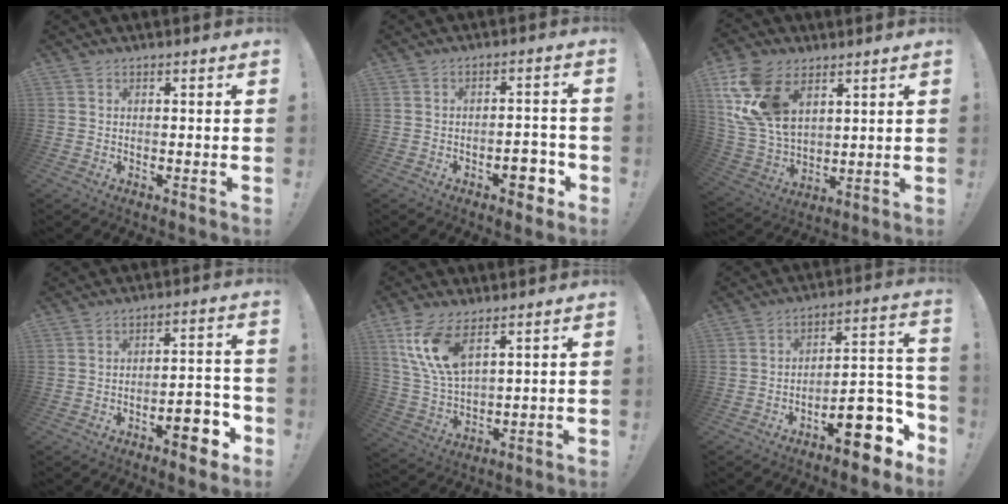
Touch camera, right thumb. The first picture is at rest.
{"total": 6.3, "force": [-3.3, 3.0, 4.5], "torque": [-0.047, 0.014, -0.057]}
{"total": 17.9, "force": [8.2, 11.4, 11.0], "torque": [-0.233, -0.033, 0.157]}
{"total": 9.5, "force": [-5.2, 3.5, 7.1], "torque": [-0.083, 0.028, -0.088]}
{"total": 12.3, "force": [7.0, 5.3, 8.6], "torque": [-0.188, -0.021, 0.132]}
{"total": 15.8, "force": [-9.1, 6.2, 11.3], "torque": [-0.116, 0.060, -0.140]}